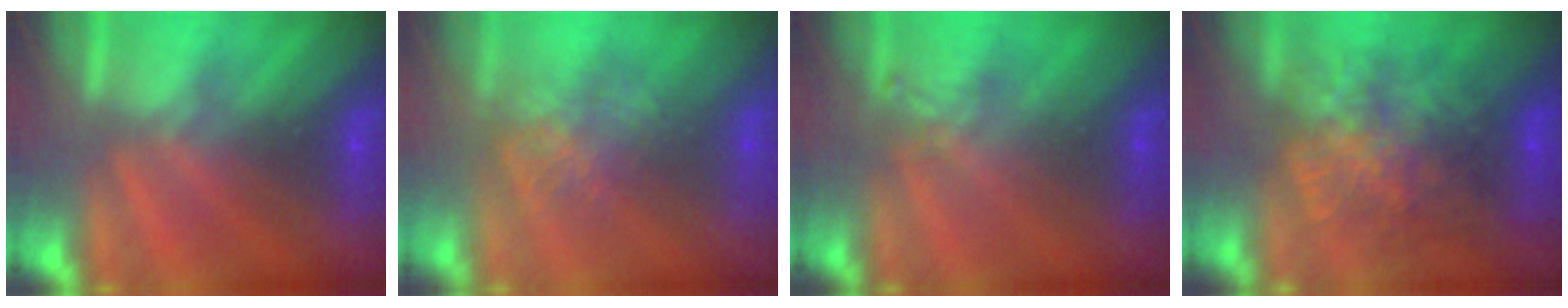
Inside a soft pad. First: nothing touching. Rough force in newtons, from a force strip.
{"total": 3.8}
{"total": 2.3}
{"total": 7.0}